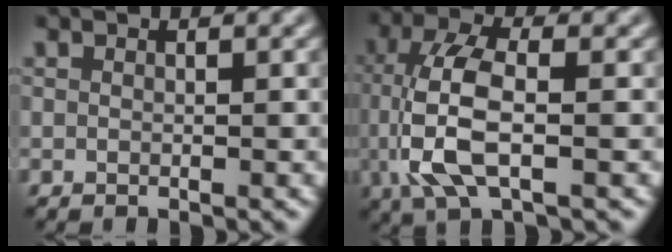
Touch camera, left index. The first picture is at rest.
{"total": 7.0, "force": [-0.9, 2.8, 6.4], "torque": [-0.143, 0.005, -0.019]}